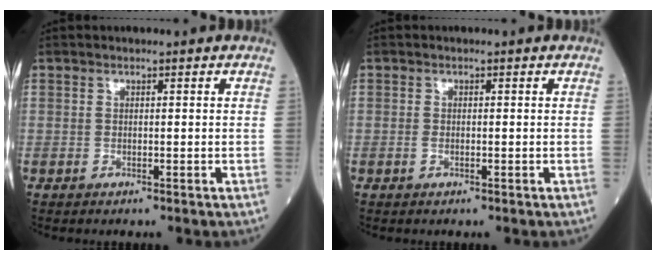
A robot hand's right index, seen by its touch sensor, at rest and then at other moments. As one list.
[{"total": 0.7, "force": [-0.3, 0.4, 0.5], "torque": [-0.012, 0.000, -0.004]}]